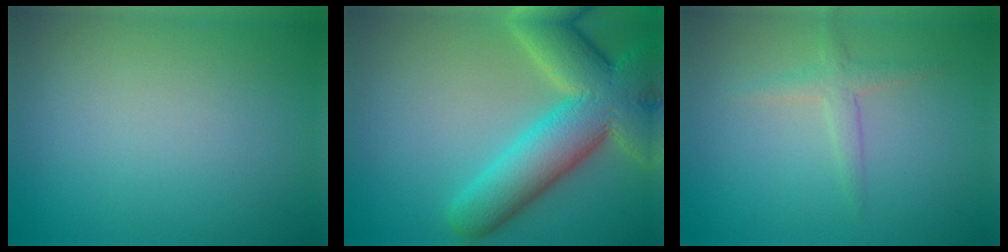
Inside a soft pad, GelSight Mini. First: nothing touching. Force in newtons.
{"total": 10.8, "press": 10.7, "slide": 0.8}
{"total": 1.7, "press": 1.7, "slide": 0.1}